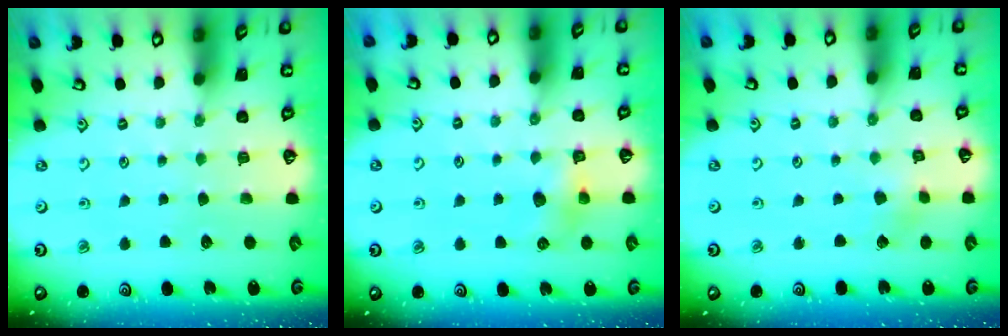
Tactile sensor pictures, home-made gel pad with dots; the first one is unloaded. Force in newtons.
{"total": 5.5, "press": 5.4, "slide": 0.7}
{"total": 2.8, "press": 2.8, "slide": 0.1}